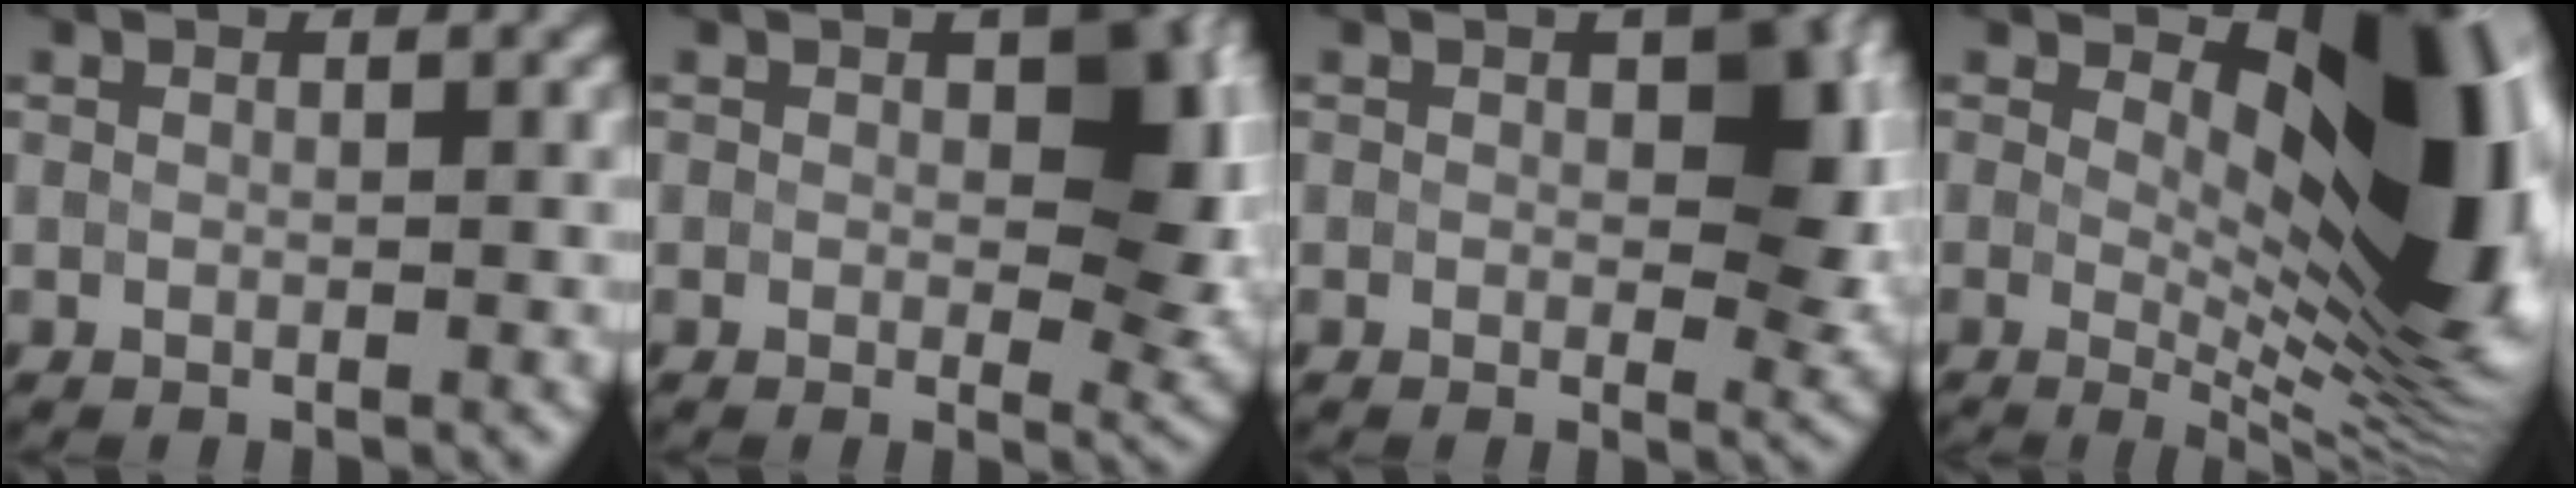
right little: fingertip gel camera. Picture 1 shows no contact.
{"total": 6.8, "force": [0.6, 3.9, 5.5], "torque": [-0.059, -0.002, 0.005]}
{"total": 5.9, "force": [0.4, 3.4, 4.8], "torque": [-0.047, -0.002, 0.002]}
{"total": 12.9, "force": [2.3, 5.1, 11.7], "torque": [-0.162, 0.002, 0.040]}